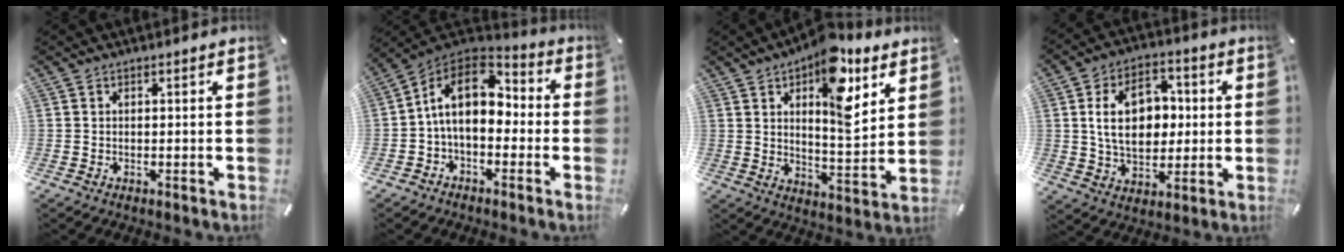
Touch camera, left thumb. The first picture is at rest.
{"total": 13.0, "force": [1.1, 8.7, 9.6], "torque": [-0.171, 0.004, 0.015]}
{"total": 14.4, "force": [7.8, 6.3, 10.3], "torque": [-0.141, -0.042, 0.129]}
{"total": 14.1, "force": [1.5, 10.4, 9.4], "torque": [-0.165, 0.012, 0.025]}